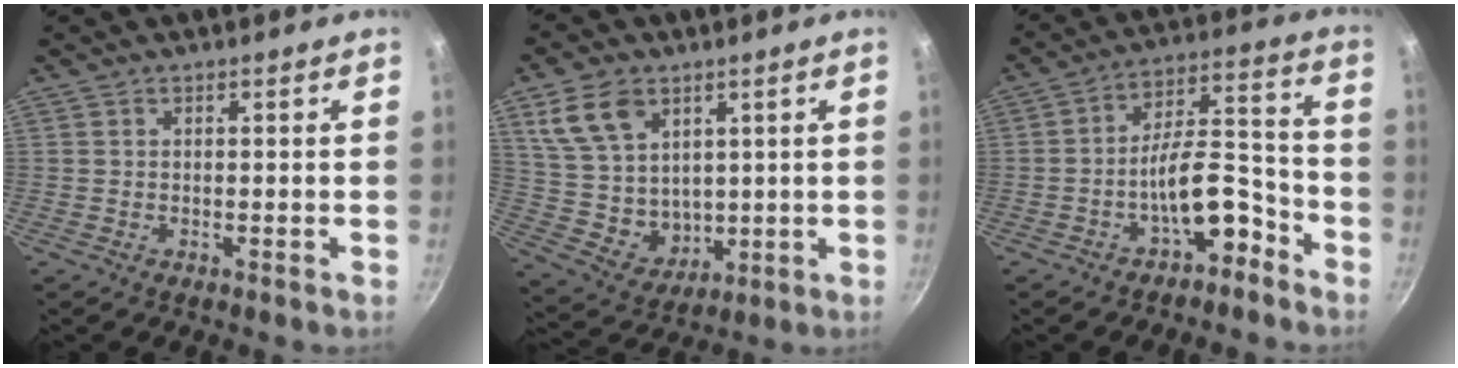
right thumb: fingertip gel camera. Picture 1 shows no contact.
{"total": 13.8, "force": [5.8, 10.0, 7.5], "torque": [-0.110, -0.027, 0.129]}
{"total": 11.5, "force": [-6.1, 5.0, 8.4], "torque": [-0.104, 0.077, -0.092]}